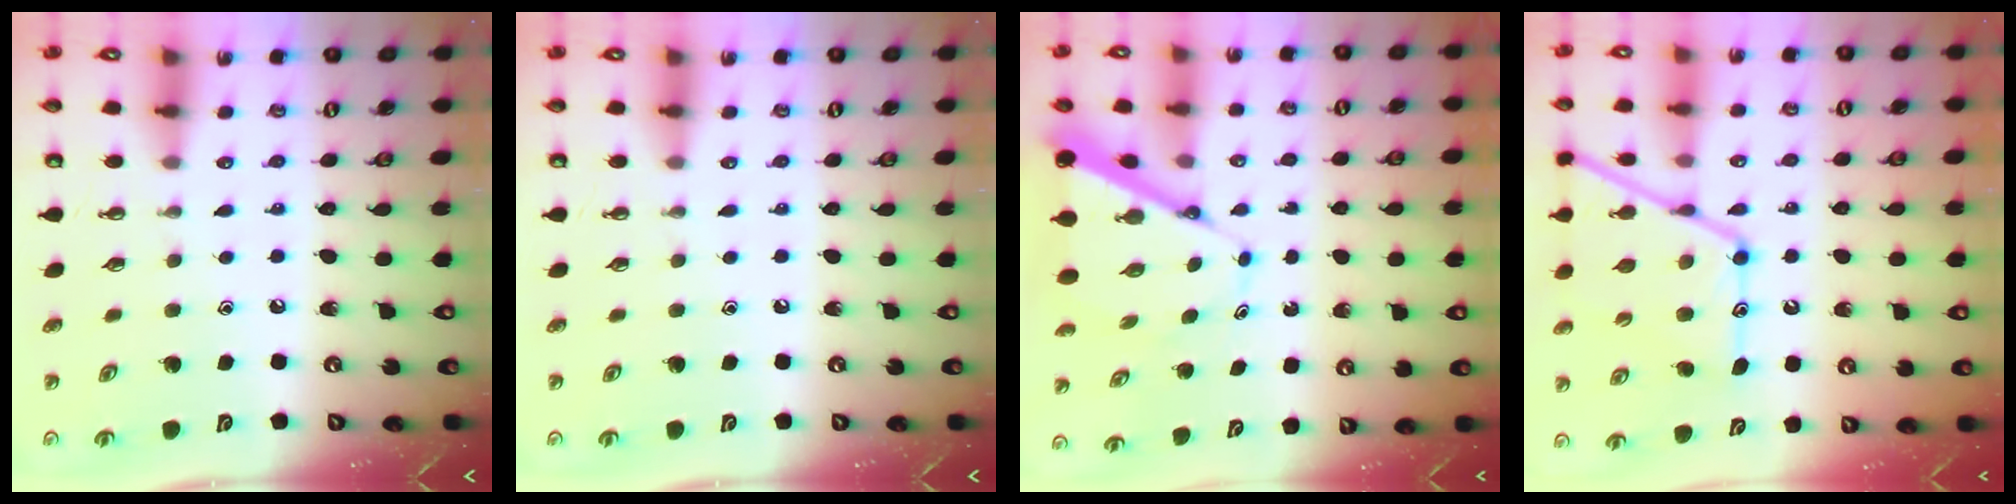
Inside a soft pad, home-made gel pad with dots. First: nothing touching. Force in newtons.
{"total": 0.0}
{"total": 8.2, "press": 8.1, "slide": 0.8}
{"total": 17.4, "press": 17.4, "slide": 1.6}